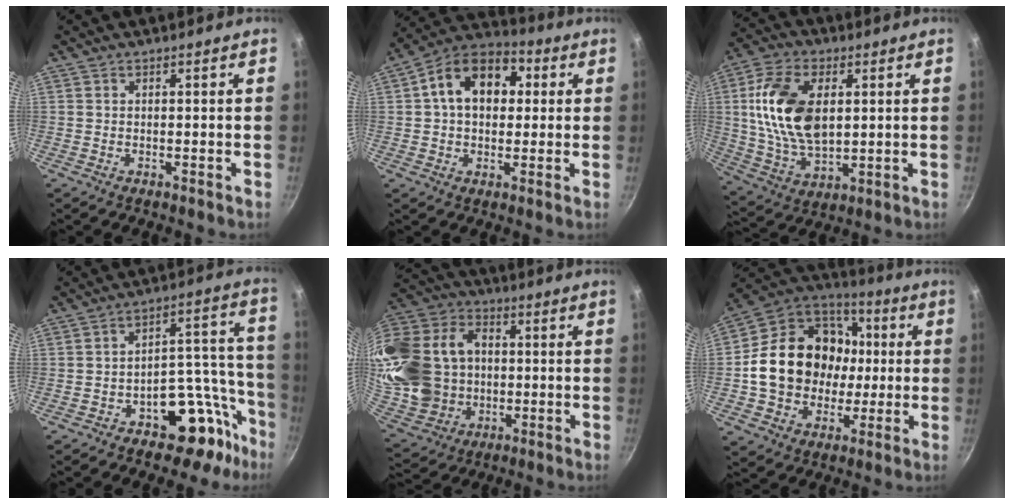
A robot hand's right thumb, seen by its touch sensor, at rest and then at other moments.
{"total": 14.7, "force": [2.9, 10.2, 10.1], "torque": [-0.127, 0.026, 0.025]}
{"total": 17.6, "force": [3.1, 10.5, 13.8], "torque": [-0.247, -0.007, 0.062]}
{"total": 15.3, "force": [-8.5, 9.9, 7.9], "torque": [-0.010, 0.094, -0.109]}
{"total": 27.5, "force": [1.0, 21.8, 16.8], "torque": [-0.347, 0.034, 0.037]}
{"total": 23.0, "force": [0.3, 18.9, 13.0], "torque": [-0.205, 0.040, 0.011]}